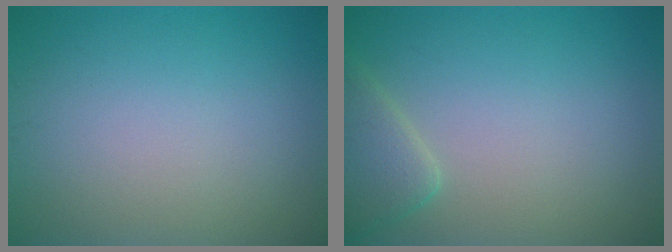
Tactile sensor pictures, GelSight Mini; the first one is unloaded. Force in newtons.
{"total": 2.8, "press": 2.8, "slide": 0.2}